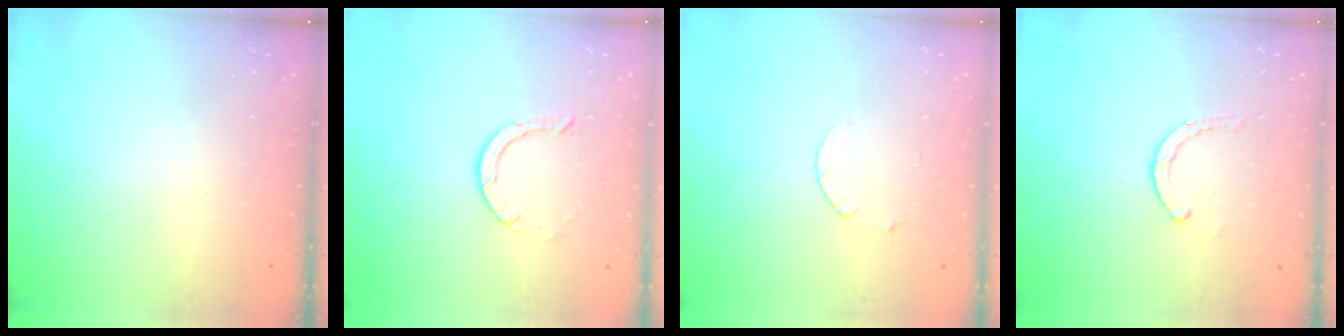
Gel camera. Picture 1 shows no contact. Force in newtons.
{"total": 2.2, "press": 2.2, "slide": 0.2}
{"total": 2.6, "press": 2.6, "slide": 0.3}
{"total": 2.8, "press": 2.8, "slide": 0.5}